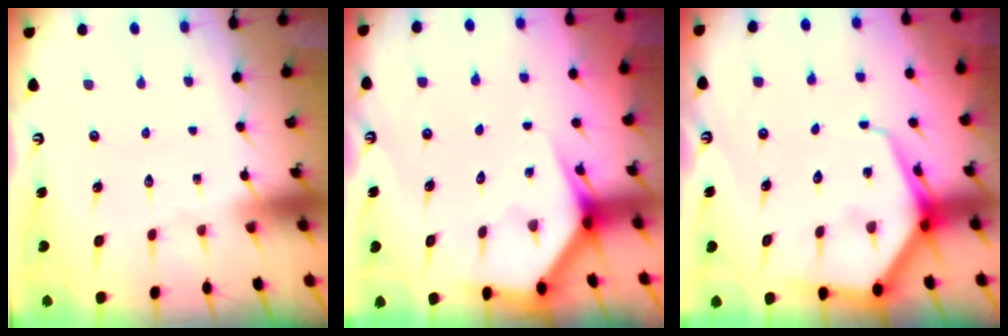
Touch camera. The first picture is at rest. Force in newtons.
{"total": 3.7, "press": 3.7, "slide": 0.3}
{"total": 9.5, "press": 9.5, "slide": 1.0}